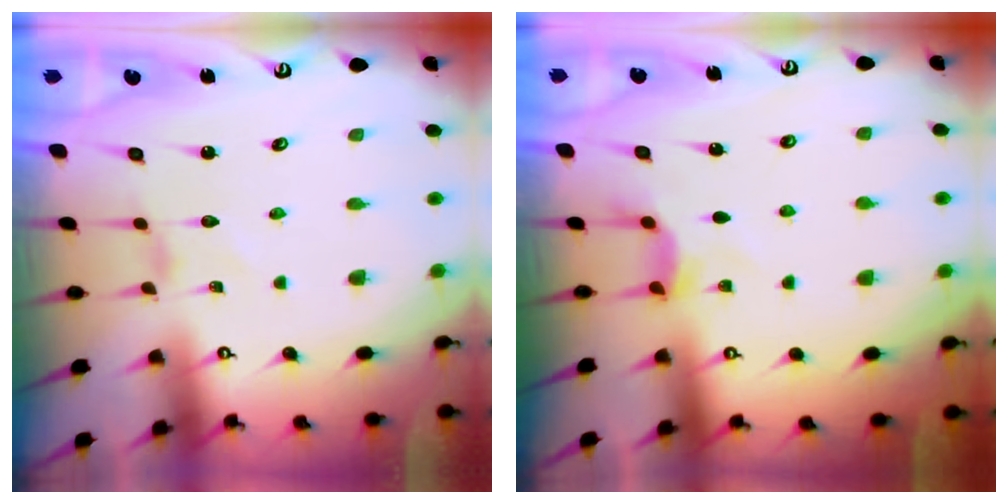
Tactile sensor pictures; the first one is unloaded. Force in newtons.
{"total": 3.5, "press": 3.4, "slide": 0.5}